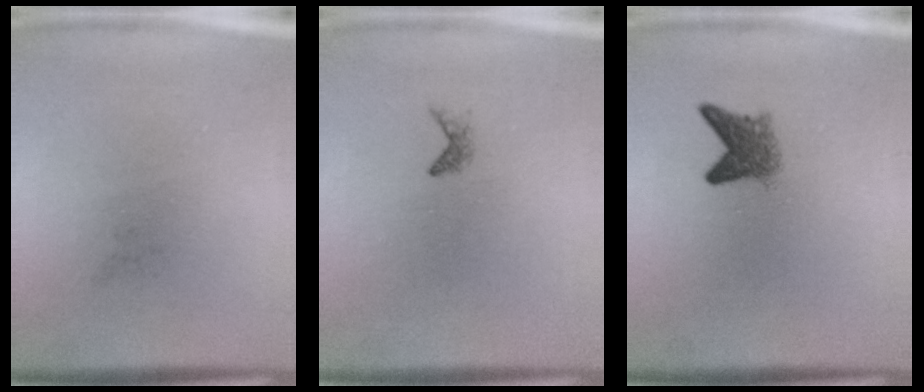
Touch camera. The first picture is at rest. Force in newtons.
{"total": 0.6}
{"total": 3.1}